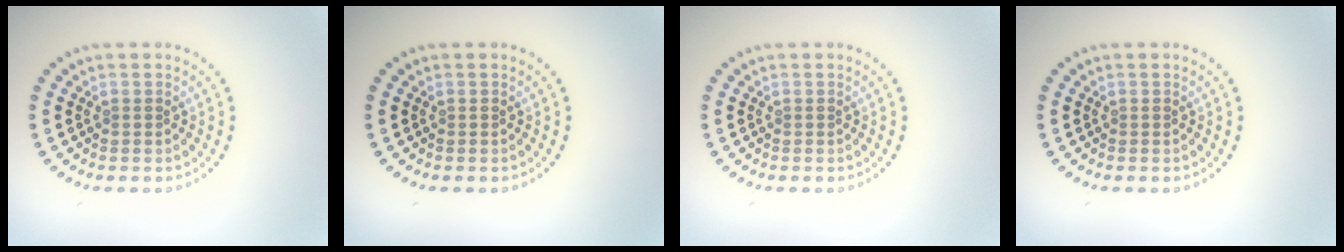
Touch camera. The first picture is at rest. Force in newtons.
{"total": 0.0}
{"total": 0.0}
{"total": 0.0}